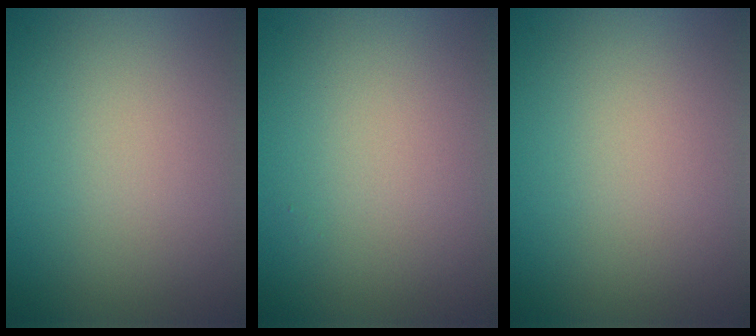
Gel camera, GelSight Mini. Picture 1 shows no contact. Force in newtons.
{"total": 0.0}
{"total": 0.0}